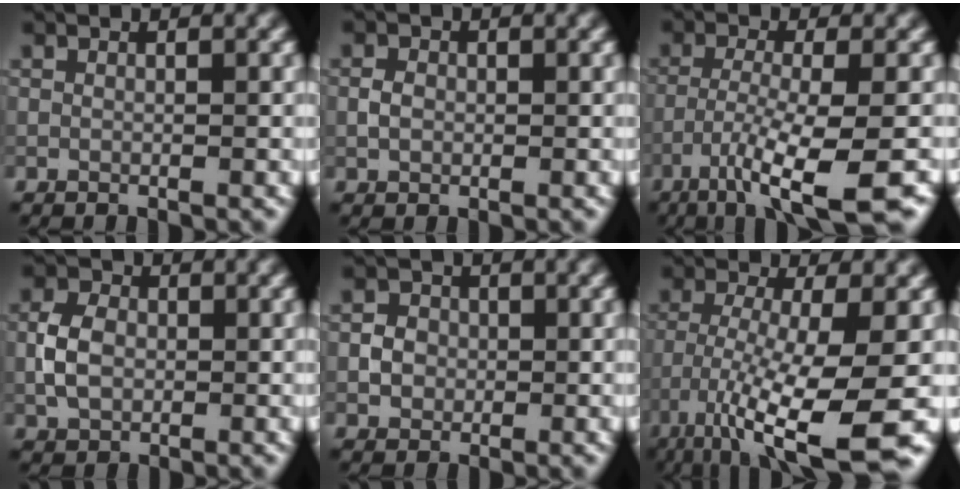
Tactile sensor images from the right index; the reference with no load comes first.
{"total": 1.5, "force": [-0.1, 1.2, 0.9], "torque": [-0.017, 0.001, -0.007]}
{"total": 7.7, "force": [-4.3, 1.2, 6.2], "torque": [-0.105, -0.008, -0.083]}
{"total": 3.5, "force": [-0.3, 2.6, 2.4], "torque": [-0.048, 0.004, -0.010]}
{"total": 1.9, "force": [-0.2, 1.8, 0.7], "torque": [-0.004, -0.002, -0.005]}
{"total": 11.3, "force": [-5.7, 2.4, 9.4], "torque": [-0.174, -0.020, -0.094]}